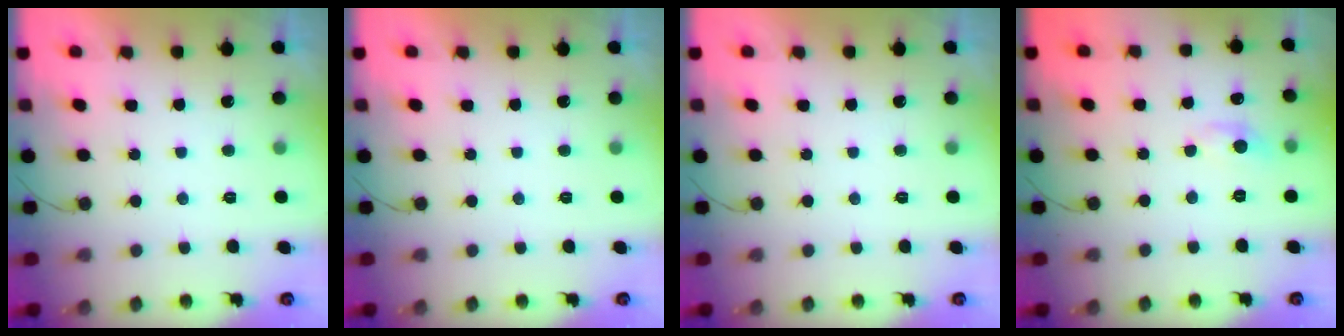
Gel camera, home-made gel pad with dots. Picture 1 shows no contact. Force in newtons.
{"total": 0.0}
{"total": 0.0}
{"total": 4.8, "press": 4.8, "slide": 0.6}